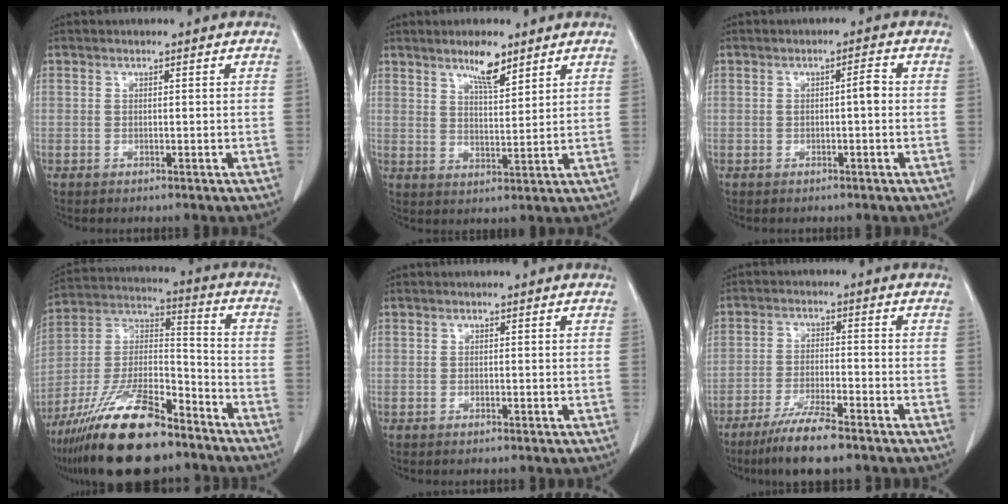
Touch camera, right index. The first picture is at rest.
{"total": 5.5, "force": [4.0, 1.2, 3.6], "torque": [-0.066, -0.002, 0.069]}
{"total": 1.9, "force": [-0.1, 0.2, 1.9], "torque": [-0.029, 0.004, -0.002]}
{"total": 20.0, "force": [-14.8, 5.1, 12.4], "torque": [-0.259, -0.006, -0.265]}
{"total": 0.0}
{"total": 8.3, "force": [-6.4, 0.4, 5.3], "torque": [-0.095, -0.022, -0.112]}